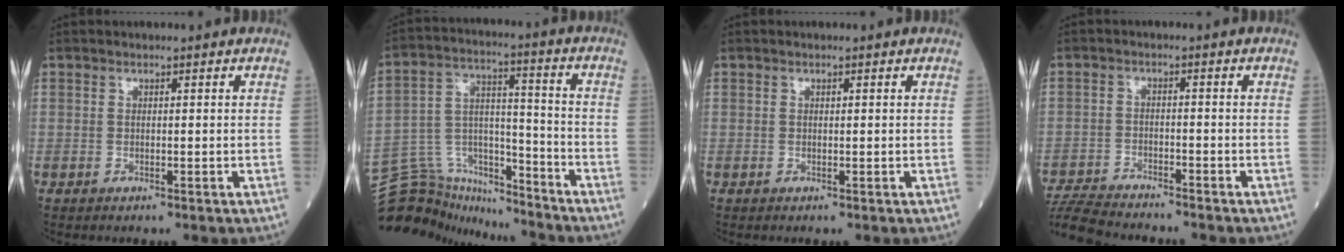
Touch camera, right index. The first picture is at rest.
{"total": 14.3, "force": [-13.6, 4.4, 0.7], "torque": [-0.023, 0.061, -0.230]}
{"total": 0.0}
{"total": 8.7, "force": [-8.4, 0.9, 2.0], "torque": [-0.036, -0.012, -0.148]}